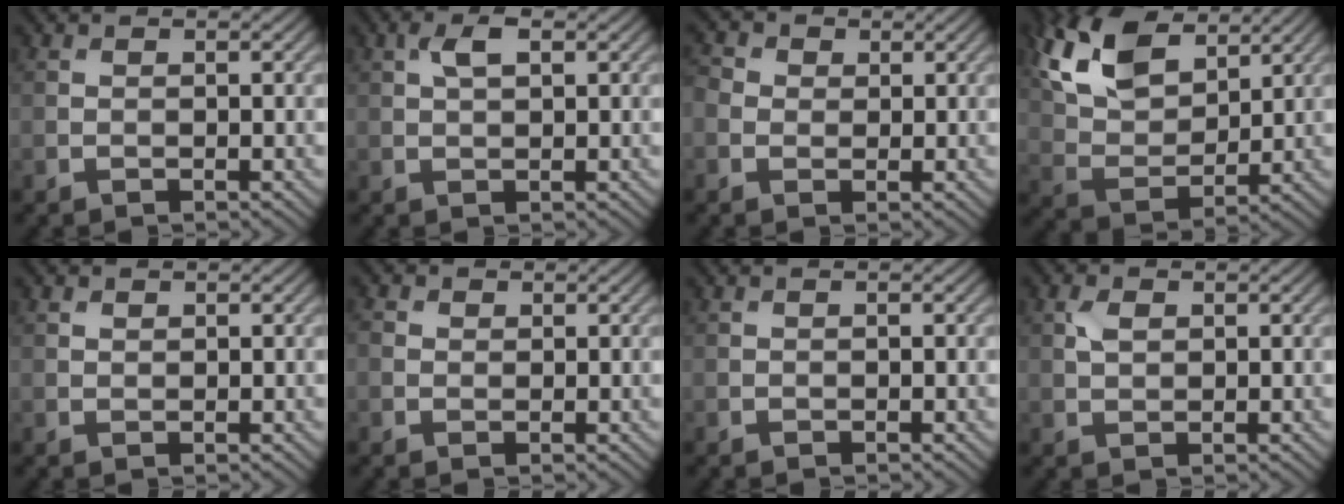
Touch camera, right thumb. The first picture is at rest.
{"total": 3.0, "force": [1.1, 1.3, 2.4], "torque": [-0.051, 0.006, 0.020]}
{"total": 3.0, "force": [0.4, 2.7, 1.3], "torque": [-0.037, 0.006, 0.003]}
{"total": 12.3, "force": [6.9, 6.6, 7.8], "torque": [-0.192, 0.023, 0.129]}
{"total": 0.6, "force": [0.5, 0.3, 0.2], "torque": [-0.004, 0.000, 0.012]}
{"total": 1.5, "force": [0.5, 1.3, 0.5], "torque": [-0.015, 0.001, 0.007]}
{"total": 0.0}
{"total": 2.0, "force": [0.8, 1.2, 1.4], "torque": [-0.036, 0.003, 0.015]}